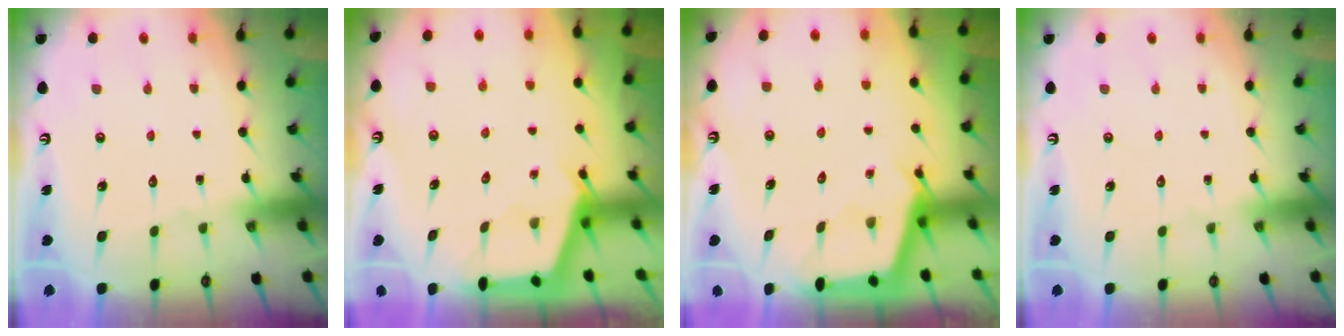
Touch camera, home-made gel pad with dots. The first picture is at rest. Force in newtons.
{"total": 2.6, "press": 2.6, "slide": 0.4}
{"total": 2.6, "press": 2.6, "slide": 0.4}
{"total": 0.0}